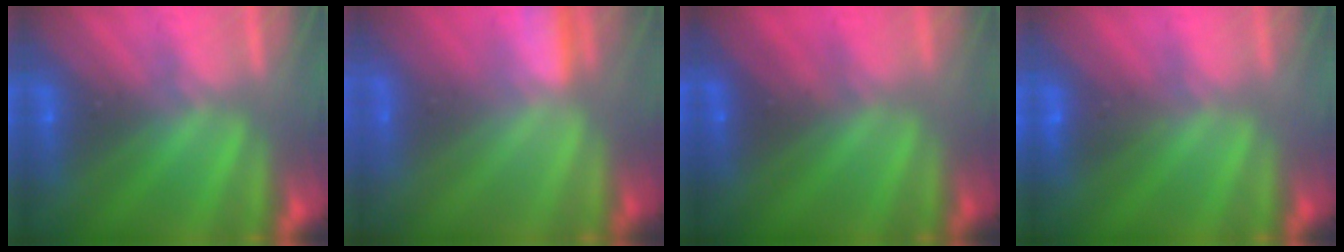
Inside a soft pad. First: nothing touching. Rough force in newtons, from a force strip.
{"total": 2.8}
{"total": 2.2}
{"total": 3.1}